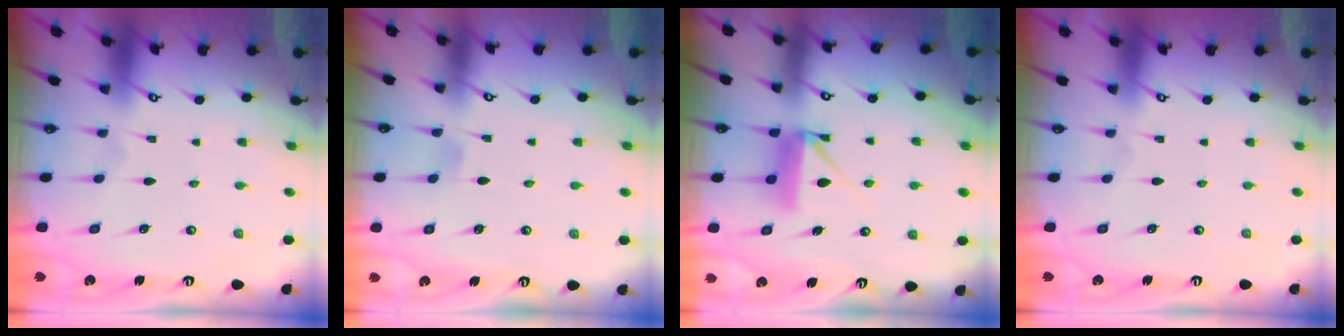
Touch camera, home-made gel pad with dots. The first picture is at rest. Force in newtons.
{"total": 3.2, "press": 3.1, "slide": 0.5}
{"total": 8.2, "press": 8.2, "slide": 0.4}
{"total": 0.0}